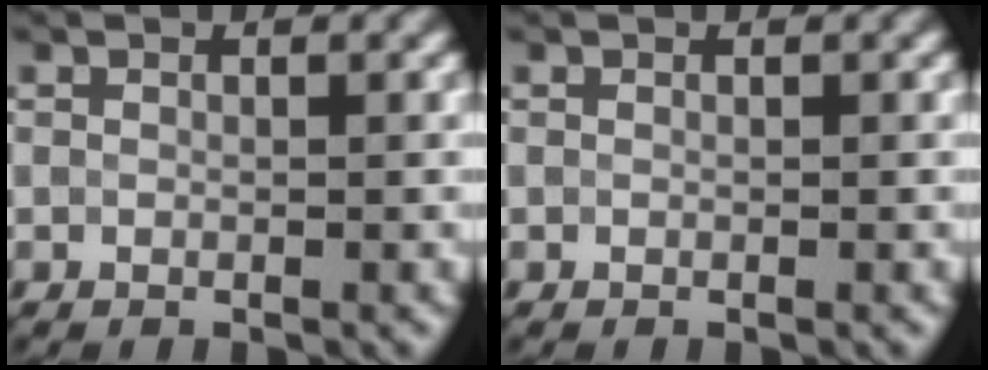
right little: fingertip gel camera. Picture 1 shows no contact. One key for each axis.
{"total": 0.0}